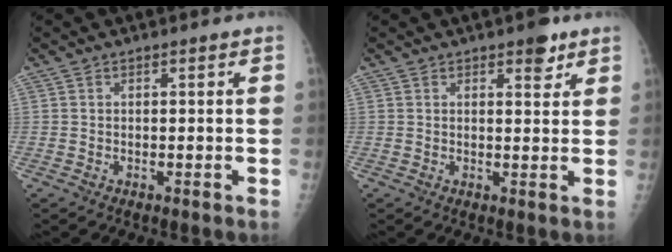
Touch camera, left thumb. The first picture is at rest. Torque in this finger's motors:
{"motor_torque": [1.16, 0.33, 0.52, -0.13, 0.12]}